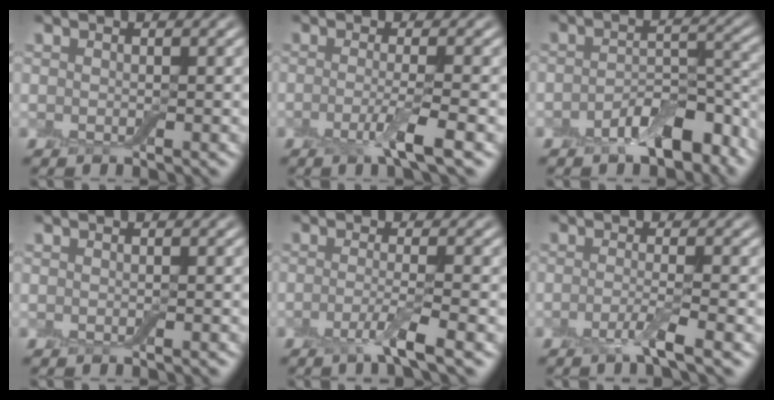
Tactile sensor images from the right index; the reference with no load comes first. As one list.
[{"total": 3.2, "force": [-1.2, 0.5, 2.9], "torque": [-0.050, -0.005, -0.030]}, {"total": 5.7, "force": [-3.2, 2.7, 3.8], "torque": [-0.059, 0.004, -0.059]}, {"total": 0.0}, {"total": 2.9, "force": [-1.4, 0.4, 2.5], "torque": [-0.041, -0.004, -0.039]}, {"total": 2.4, "force": [-1.2, 0.3, 2.1], "torque": [-0.033, -0.003, -0.034]}]